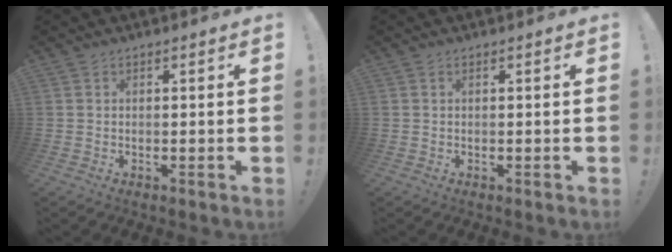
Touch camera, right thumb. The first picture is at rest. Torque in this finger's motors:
{"motor_torque": [0.00, -0.18, 0.01, -0.05, 0.07]}